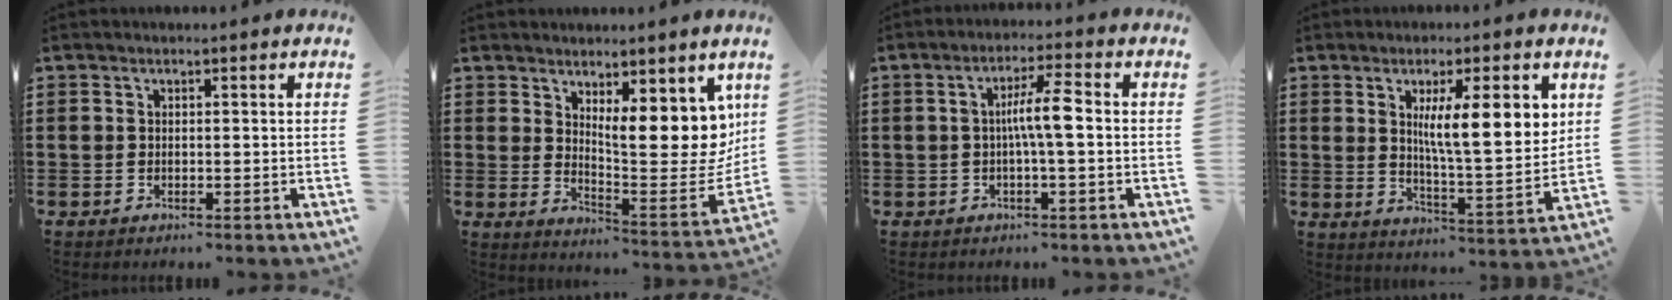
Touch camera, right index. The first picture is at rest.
{"total": 10.6, "force": [5.6, 4.3, 7.9], "torque": [-0.100, -0.048, 0.097]}
{"total": 5.3, "force": [-0.3, 0.5, 5.3], "torque": [-0.096, 0.005, -0.011]}
{"total": 11.1, "force": [3.7, 2.6, 10.1], "torque": [-0.166, -0.008, 0.055]}